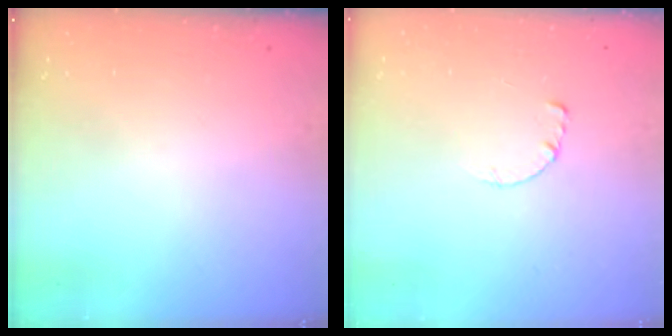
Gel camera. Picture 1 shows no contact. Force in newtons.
{"total": 0.7, "press": 0.6, "slide": 0.1}